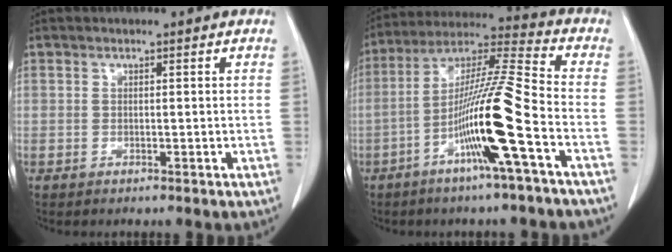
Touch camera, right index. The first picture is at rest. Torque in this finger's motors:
{"motor_torque": [2.14, 0.00, 1.05, 0.21]}